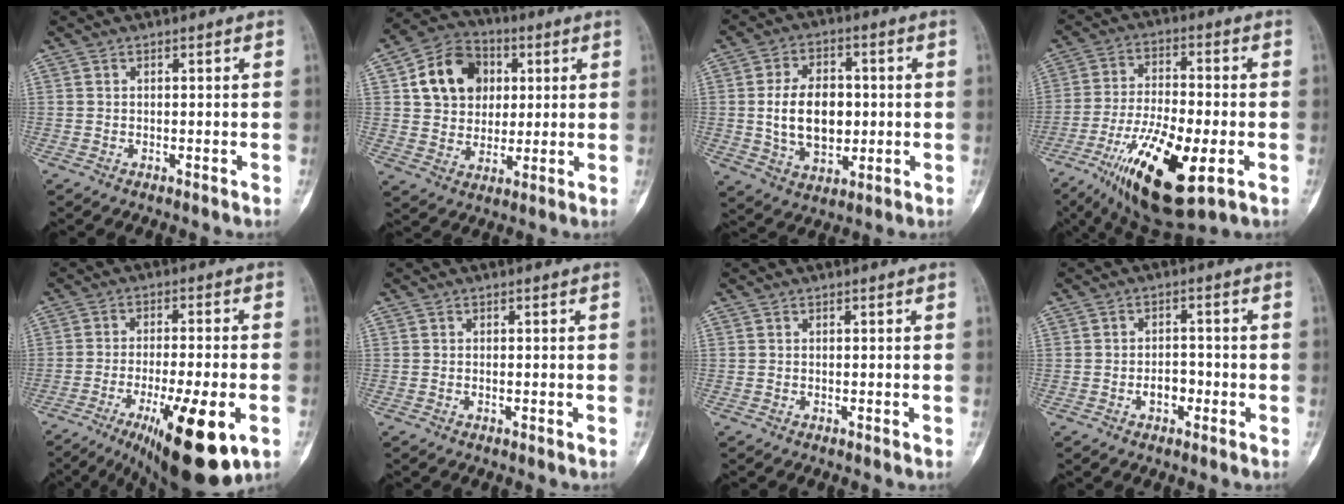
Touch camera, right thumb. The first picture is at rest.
{"total": 13.7, "force": [3.5, 11.1, 7.3], "torque": [-0.090, 0.002, 0.058]}
{"total": 12.7, "force": [0.0, 8.5, 9.4], "torque": [-0.135, 0.004, 0.008]}
{"total": 19.6, "force": [-7.6, 6.9, 16.7], "torque": [-0.310, 0.001, -0.122]}
{"total": 18.0, "force": [-7.7, 4.7, 15.6], "torque": [-0.215, 0.001, -0.108]}
{"total": 0.0}
{"total": 0.0}
{"total": 3.6, "force": [-1.4, 2.3, 2.3], "torque": [-0.020, 0.015, -0.024]}